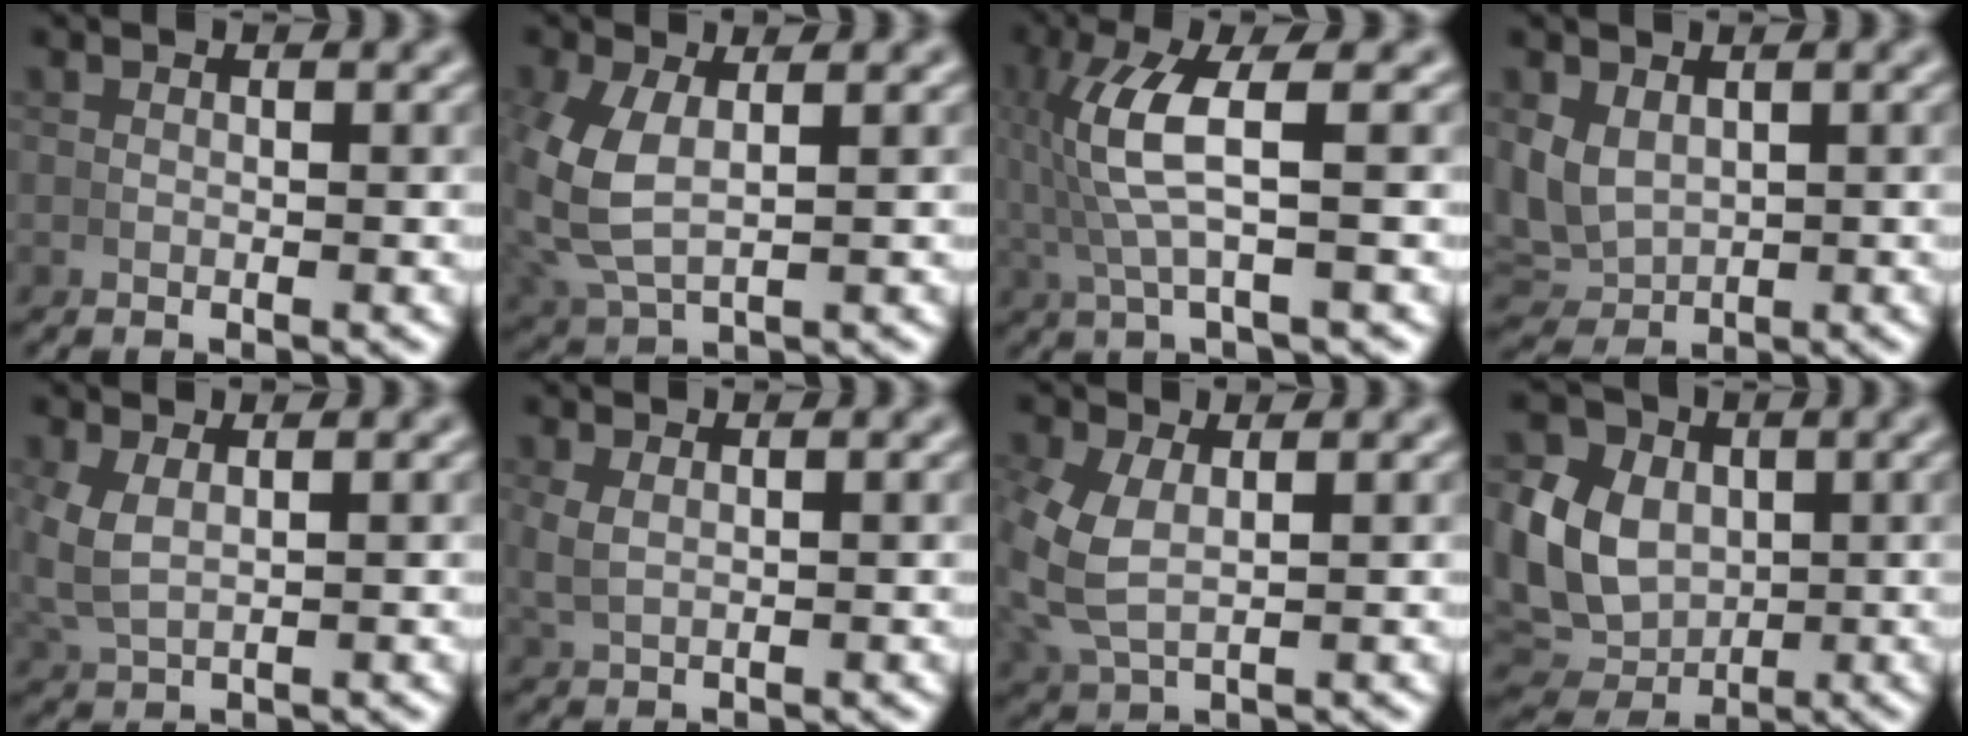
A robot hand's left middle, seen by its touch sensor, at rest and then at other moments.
{"total": 4.7, "force": [0.7, 3.0, 3.5], "torque": [-0.110, -0.011, 0.030]}
{"total": 5.7, "force": [0.7, 1.4, 5.5], "torque": [-0.114, 0.012, 0.014]}
{"total": 5.7, "force": [0.1, 4.9, 2.9], "torque": [-0.093, -0.039, 0.028]}
{"total": 2.7, "force": [0.7, 1.6, 2.0], "torque": [-0.062, -0.005, 0.024]}
{"total": 1.6, "force": [0.6, 0.9, 1.2], "torque": [-0.034, -0.004, 0.021]}
{"total": 4.2, "force": [0.6, 2.9, 3.0], "torque": [-0.096, -0.012, 0.025]}
{"total": 11.4, "force": [0.3, 10.0, 5.6], "torque": [-0.140, -0.037, 0.013]}